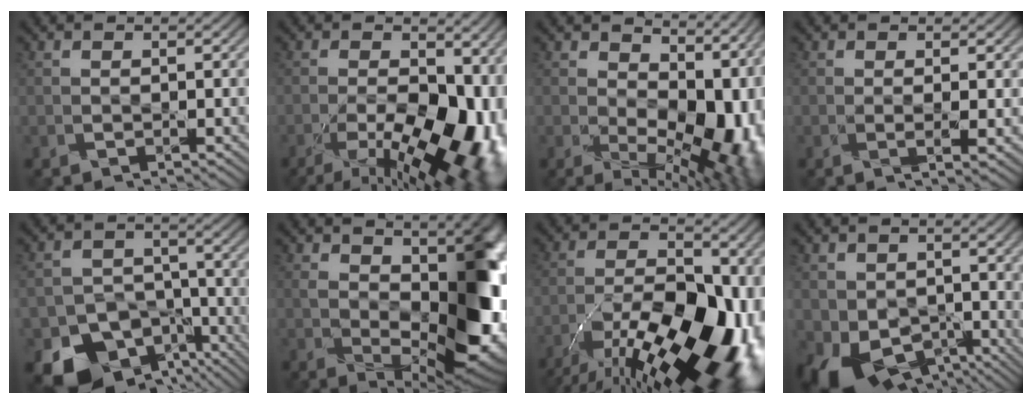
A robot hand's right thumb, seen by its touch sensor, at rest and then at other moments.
{"total": 18.6, "force": [-6.4, 9.3, 14.8], "torque": [-0.207, -0.041, -0.070]}
{"total": 13.6, "force": [0.9, 8.6, 10.6], "torque": [-0.146, -0.032, 0.048]}
{"total": 2.3, "force": [0.1, 0.3, 2.3], "torque": [-0.048, -0.003, 0.000]}
{"total": 13.5, "force": [-8.5, 9.2, 5.2], "torque": [-0.106, -0.032, -0.122]}
{"total": 14.0, "force": [1.7, 7.3, 11.8], "torque": [-0.170, -0.017, 0.036]}
{"total": 20.7, "force": [-10.3, 9.2, 15.4], "torque": [-0.212, -0.025, -0.153]}
{"total": 10.1, "force": [-0.9, 7.4, 6.8], "torque": [-0.149, -0.032, -0.010]}